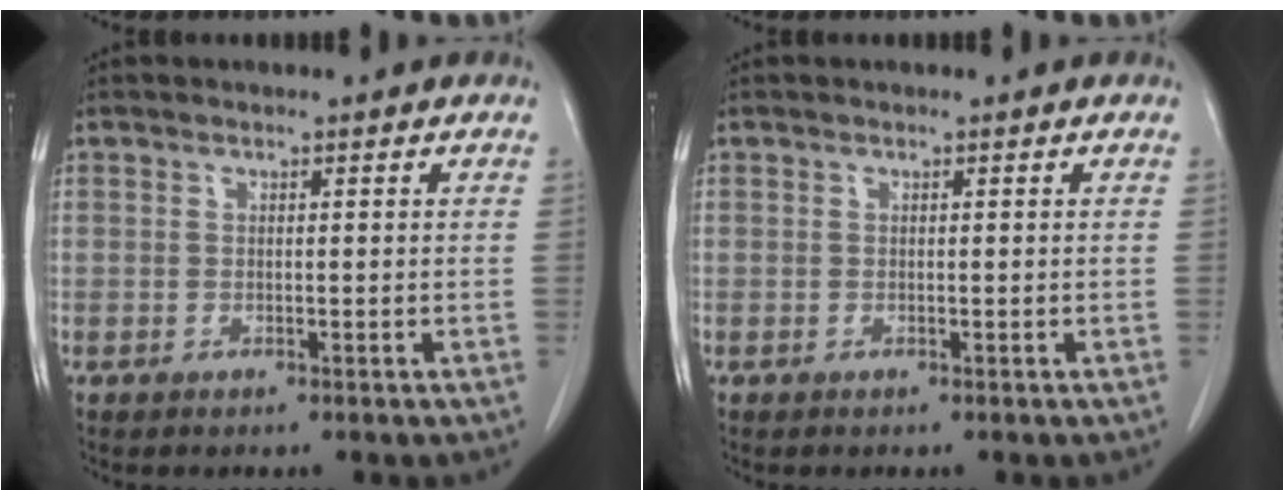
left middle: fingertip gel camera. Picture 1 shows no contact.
{"total": 0.0}